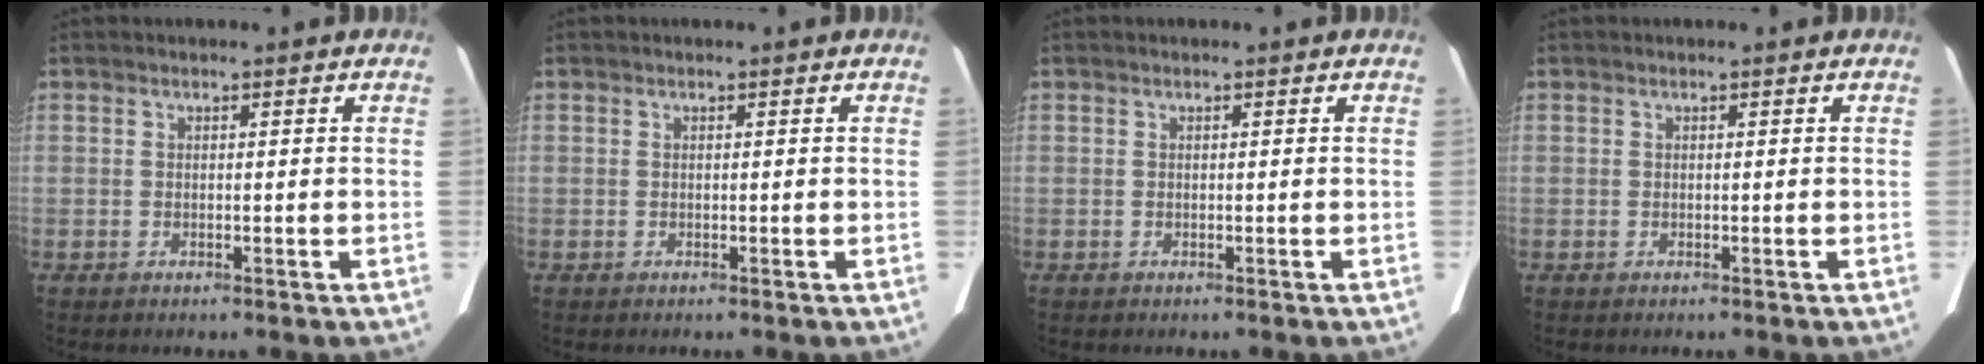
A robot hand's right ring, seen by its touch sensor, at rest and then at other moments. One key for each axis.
{"total": 0.0}
{"total": 0.0}
{"total": 0.0}